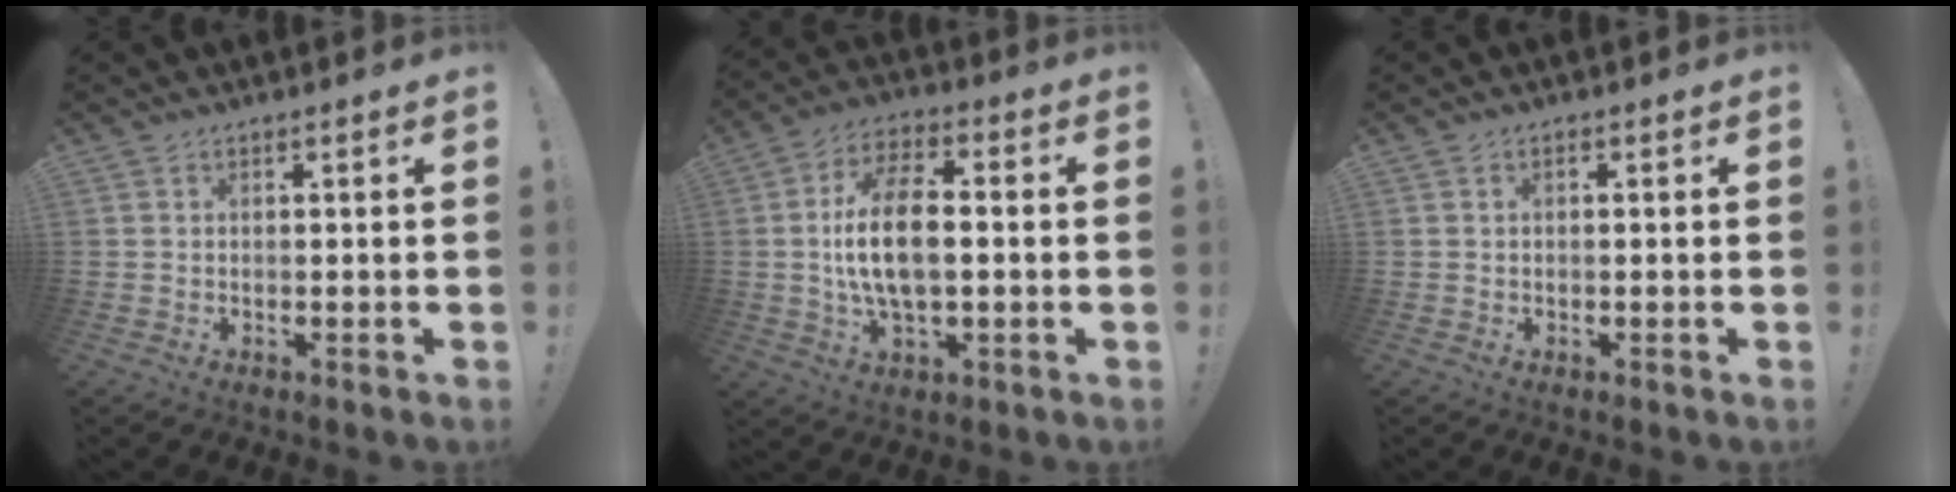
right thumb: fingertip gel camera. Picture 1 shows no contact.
{"total": 14.2, "force": [-0.4, 7.0, 12.3], "torque": [-0.225, 0.007, -0.010]}
{"total": 0.5, "force": [-0.2, 0.4, 0.3], "torque": [-0.011, 0.005, -0.003]}